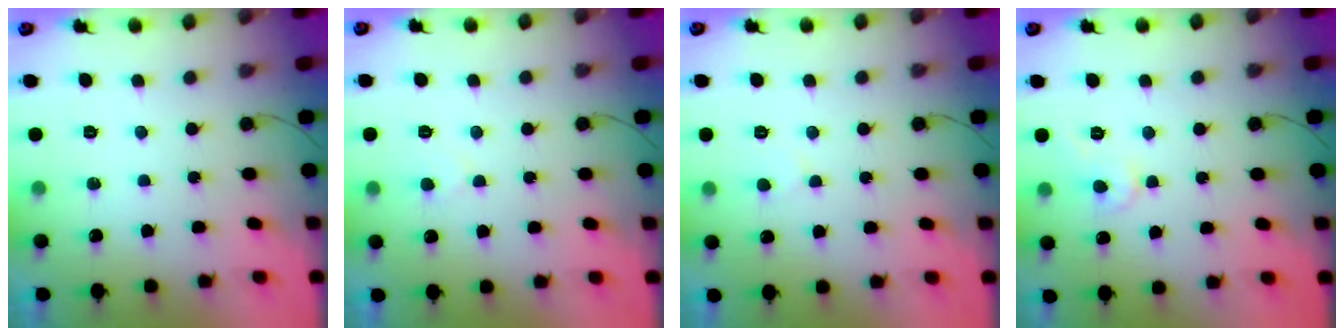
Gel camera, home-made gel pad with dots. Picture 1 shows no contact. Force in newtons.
{"total": 4.2, "press": 4.2, "slide": 0.4}
{"total": 2.2, "press": 2.2, "slide": 0.2}
{"total": 4.4, "press": 4.4, "slide": 0.6}